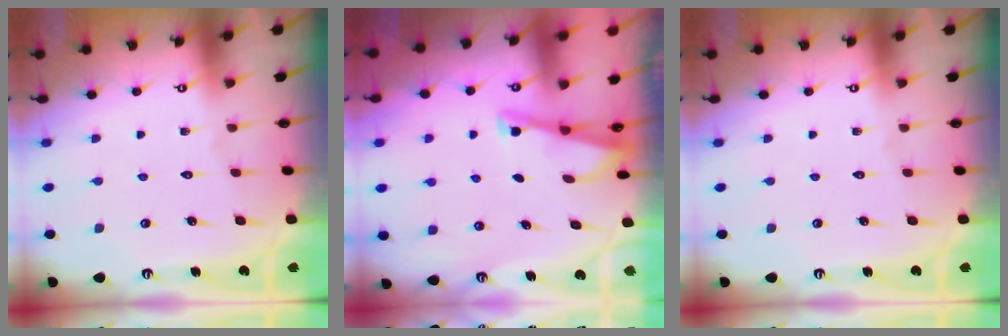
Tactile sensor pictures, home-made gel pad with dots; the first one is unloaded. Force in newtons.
{"total": 2.9, "press": 2.9, "slide": 0.3}
{"total": 0.0}